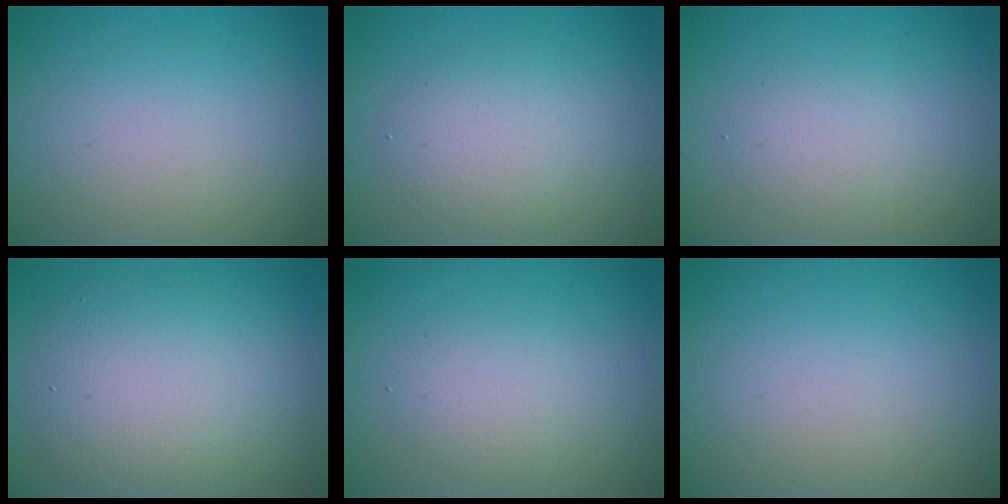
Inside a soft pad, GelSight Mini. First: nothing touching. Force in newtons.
{"total": 2.9, "press": 2.9, "slide": 0.2}
{"total": 1.7, "press": 1.7, "slide": 0.2}
{"total": 7.5, "press": 7.5, "slide": 0.3}
{"total": 1.7, "press": 1.7, "slide": 0.2}
{"total": 0.0}